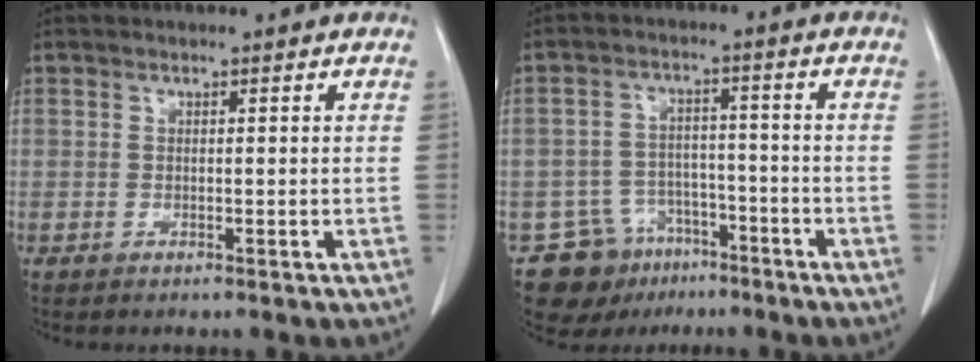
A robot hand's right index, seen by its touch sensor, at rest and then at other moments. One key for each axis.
{"total": 9.1, "fx": -6.0, "fy": 6.7, "fz": 1.4, "tx": -0.026, "ty": 0.022, "tz": -0.086}